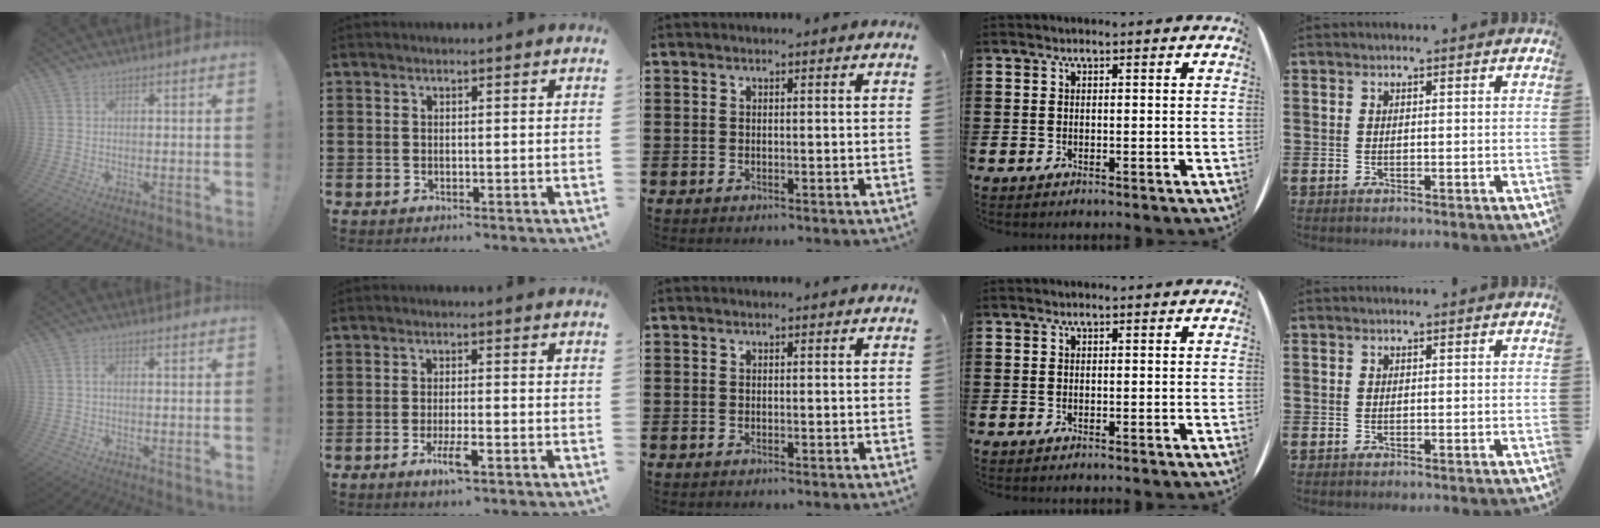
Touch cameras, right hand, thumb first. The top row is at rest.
{"thumb": {"total": 1.2, "force": [-0.1, 0.6, 1.0], "torque": [-0.021, 0.004, -0.003]}, "index": {"total": 4.2, "force": [-2.2, 0.7, 3.5], "torque": [-0.075, -0.011, -0.043]}}